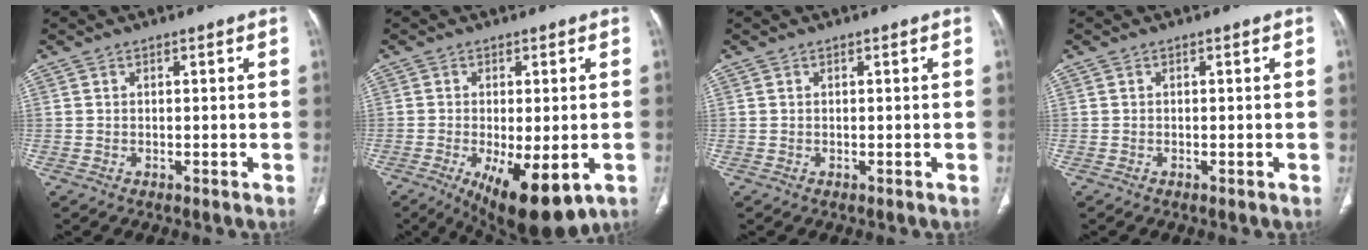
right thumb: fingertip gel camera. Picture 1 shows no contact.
{"total": 13.2, "force": [-5.1, 5.1, 11.1], "torque": [-0.163, -0.015, -0.064]}
{"total": 0.0}
{"total": 0.0}